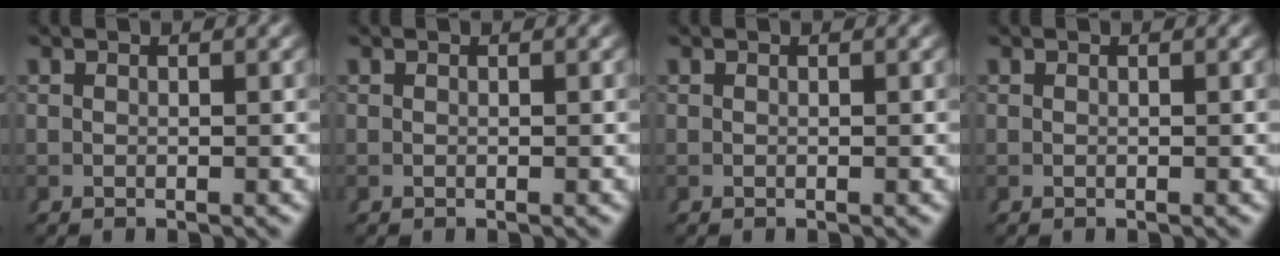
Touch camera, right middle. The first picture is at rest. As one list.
[{"total": 0.0}, {"total": 0.0}, {"total": 0.0}]